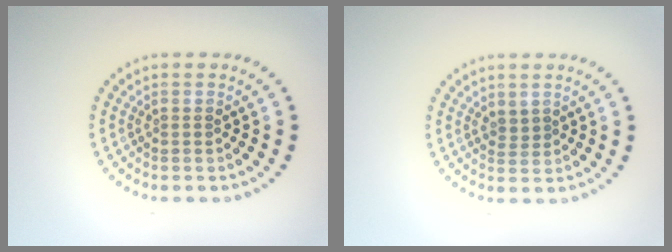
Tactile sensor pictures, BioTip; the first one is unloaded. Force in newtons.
{"total": 0.6, "press": 0.4, "slide": 0.5}